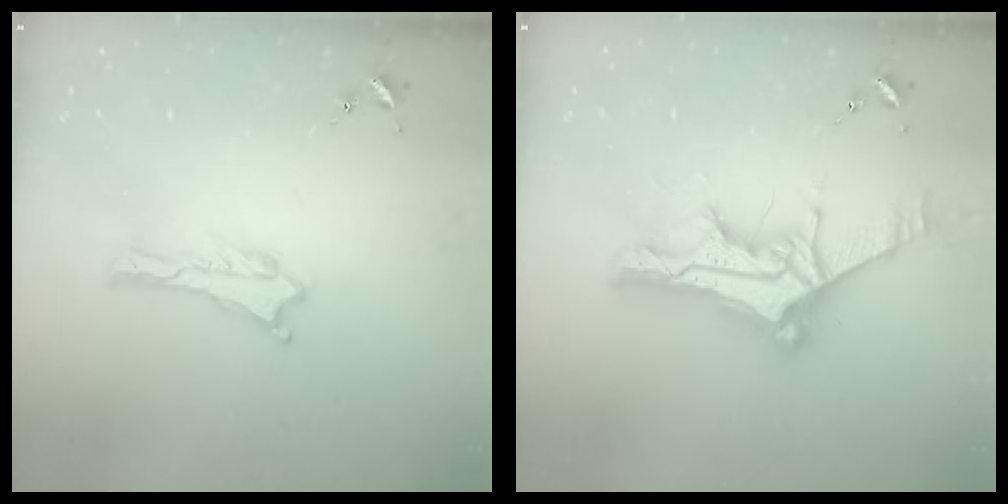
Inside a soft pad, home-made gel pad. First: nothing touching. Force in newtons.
{"total": 12.3, "press": 12.2, "slide": 1.0}